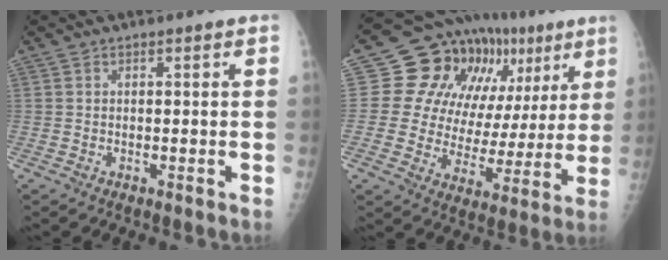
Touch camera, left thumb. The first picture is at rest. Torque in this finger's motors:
{"motor_torque": [-0.17, 0.77, -0.07, -0.18, 0.05]}